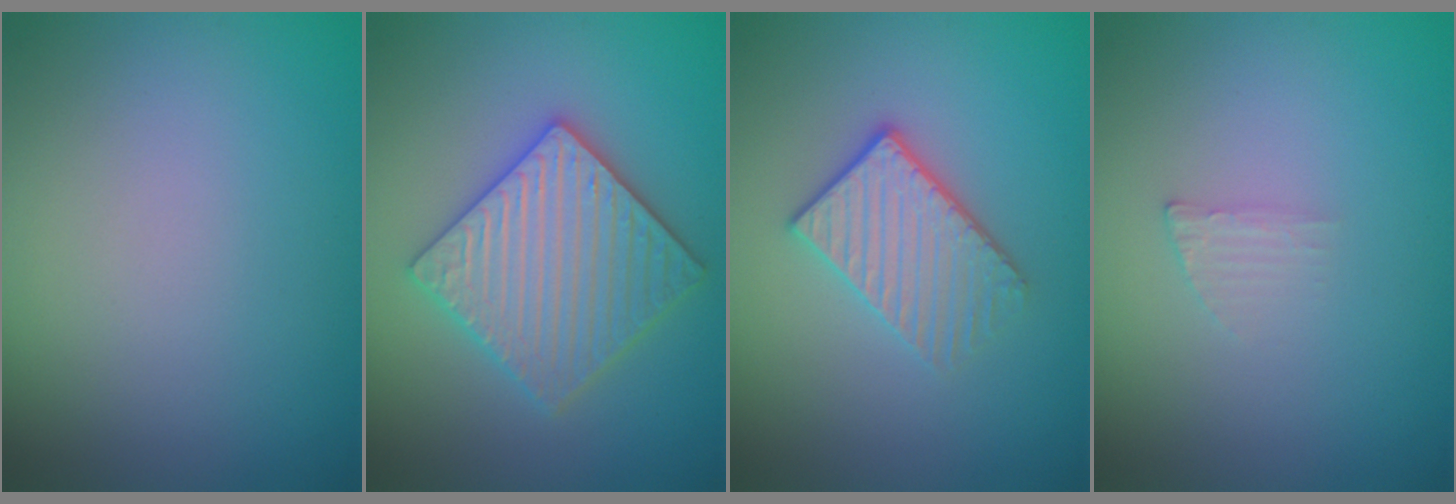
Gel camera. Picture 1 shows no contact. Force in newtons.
{"total": 5.9, "press": 5.8, "slide": 1.1}
{"total": 3.6, "press": 3.1, "slide": 1.7}
{"total": 1.0, "press": 1.0, "slide": 0.2}